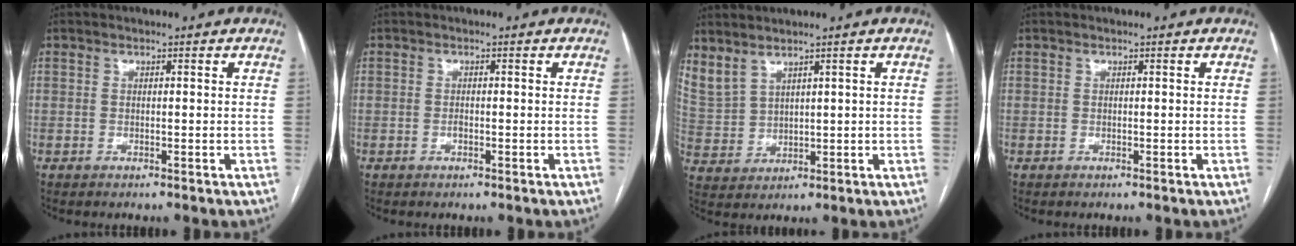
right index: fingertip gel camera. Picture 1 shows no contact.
{"total": 0.6, "force": [-0.4, 0.2, 0.5], "torque": [-0.009, 0.002, -0.006]}
{"total": 7.4, "force": [5.7, 3.5, 3.2], "torque": [-0.090, 0.006, 0.143]}
{"total": 0.0}